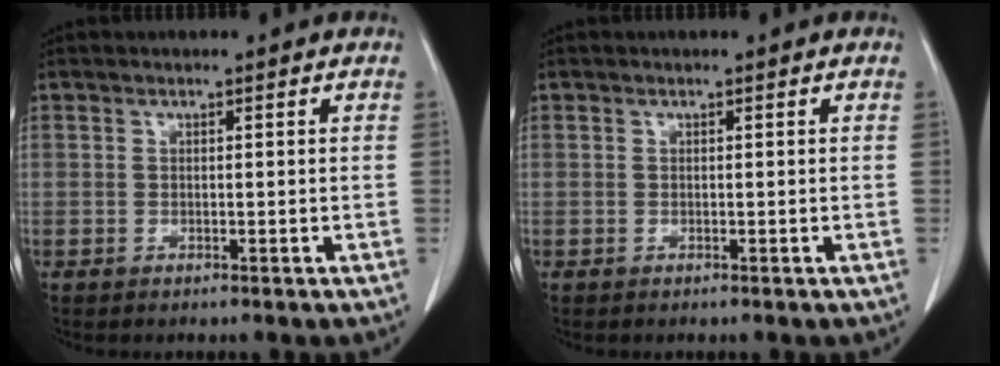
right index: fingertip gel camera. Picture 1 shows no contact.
{"total": 0.0}